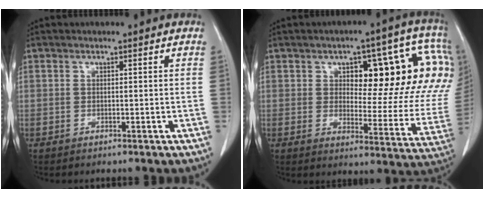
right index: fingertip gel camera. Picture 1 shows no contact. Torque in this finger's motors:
{"motor_torque": [1.17, 0.97, 0.35, 0.08]}